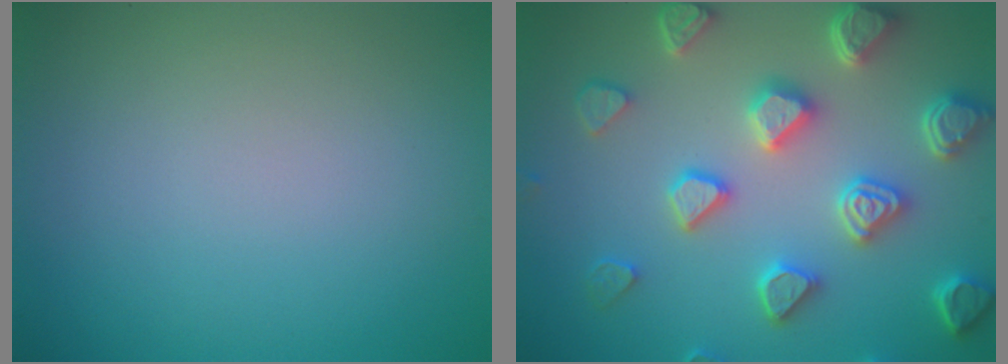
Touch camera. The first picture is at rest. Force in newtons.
{"total": 6.4, "press": 5.5, "slide": 3.3}